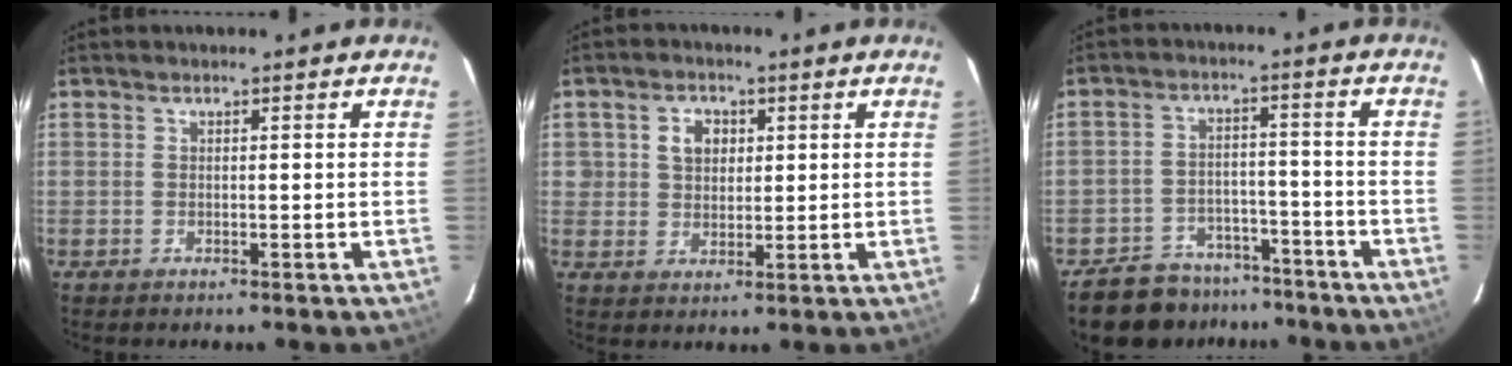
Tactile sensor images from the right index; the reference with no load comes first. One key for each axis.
{"total": 4.7, "fx": 1.4, "fy": 4.1, "fz": 2.0, "tx": -0.029, "ty": 0.014, "tz": 0.029}
{"total": 13.2, "fx": -10.8, "fy": 6.5, "fz": 3.6, "tx": -0.102, "ty": 0.019, "tz": -0.149}